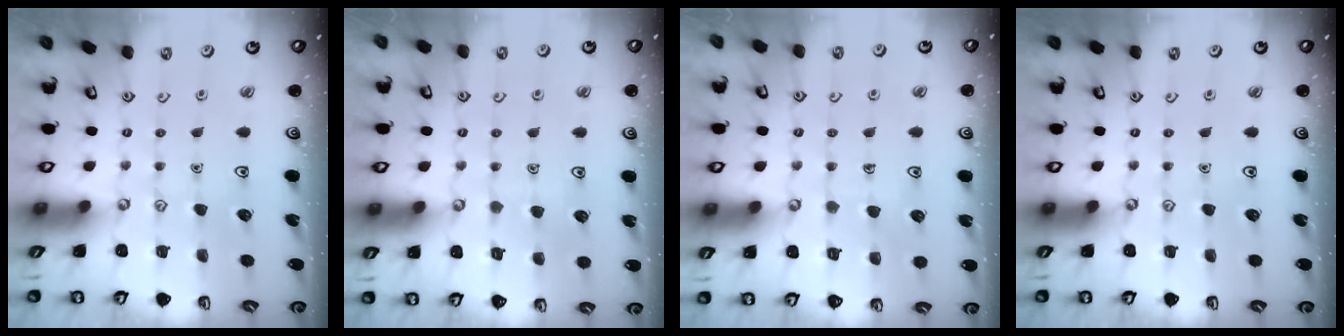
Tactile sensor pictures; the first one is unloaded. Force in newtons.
{"total": 2.6, "press": 2.6, "slide": 0.3}
{"total": 3.7, "press": 3.7, "slide": 0.2}
{"total": 0.0}